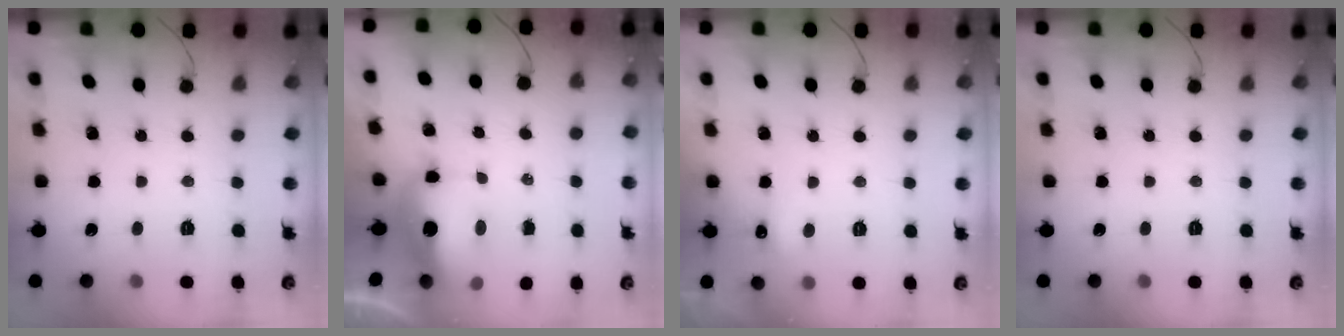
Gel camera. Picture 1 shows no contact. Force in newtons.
{"total": 12.2, "press": 12.0, "slide": 2.6}
{"total": 3.9, "press": 3.7, "slide": 1.0}
{"total": 0.0}